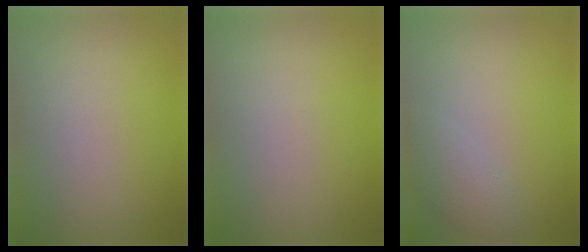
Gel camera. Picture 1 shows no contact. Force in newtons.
{"total": 0.0}
{"total": 2.4, "press": 2.4, "slide": 0.2}